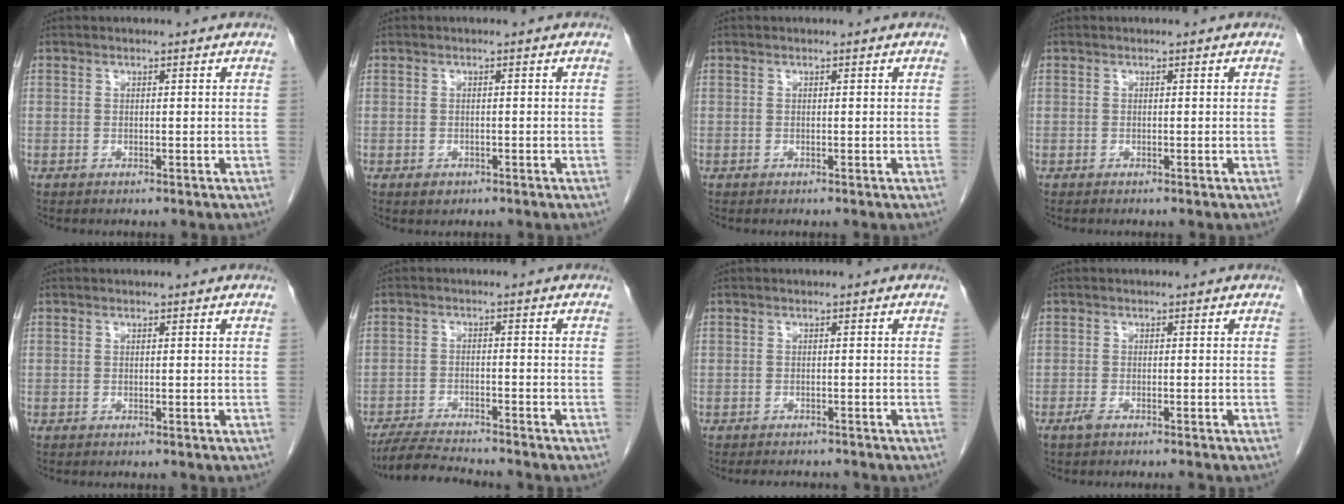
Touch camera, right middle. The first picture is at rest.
{"total": 1.2, "force": [-0.6, 0.9, 0.5], "torque": [-0.008, 0.002, -0.003]}
{"total": 0.0}
{"total": 0.0}
{"total": 0.0}
{"total": 6.9, "force": [-6.5, 0.2, 2.2], "torque": [-0.039, -0.019, -0.113]}
{"total": 4.0, "force": [-3.6, 1.3, 1.1], "torque": [-0.011, -0.004, -0.048]}
{"total": 2.3, "force": [-1.8, 0.2, 1.4], "torque": [-0.024, -0.004, -0.028]}